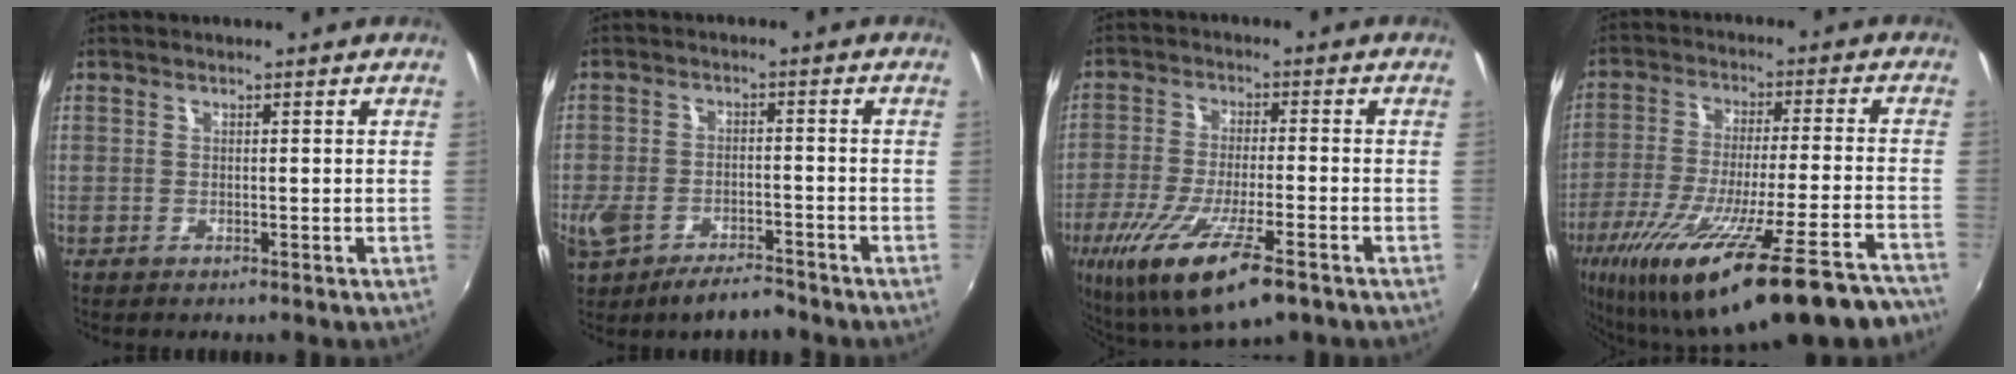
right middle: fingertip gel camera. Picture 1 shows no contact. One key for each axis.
{"total": 8.5, "fx": -6.1, "fy": 3.8, "fz": 4.6, "tx": -0.117, "ty": -0.015, "tz": -0.107}
{"total": 16.7, "fx": -8.9, "fy": 3.9, "fz": 13.5, "tx": -0.274, "ty": -0.058, "tz": -0.155}
{"total": 28.1, "fx": -21.6, "fy": 3.7, "fz": 17.6, "tx": -0.311, "ty": -0.086, "tz": -0.323}